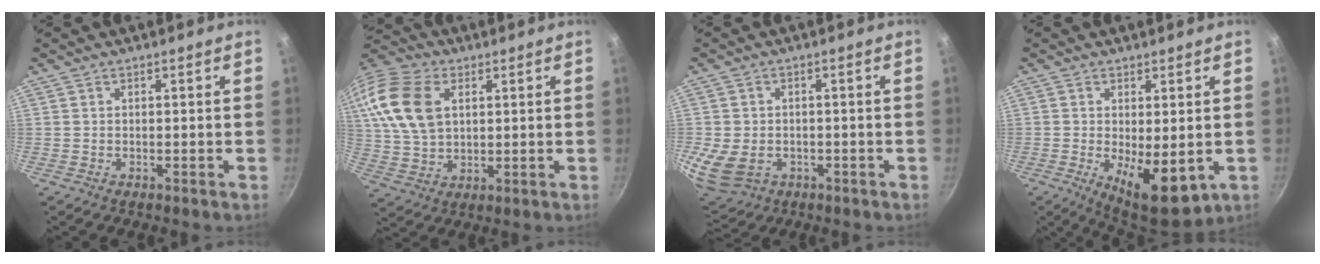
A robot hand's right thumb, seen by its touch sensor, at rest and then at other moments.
{"total": 16.5, "force": [4.5, 10.9, 11.4], "torque": [-0.220, 0.006, 0.085]}
{"total": 9.8, "force": [-2.2, 7.5, 6.0], "torque": [-0.114, -0.003, -0.027]}
{"total": 10.6, "force": [-1.7, 4.4, 9.5], "torque": [-0.130, -0.014, -0.011]}